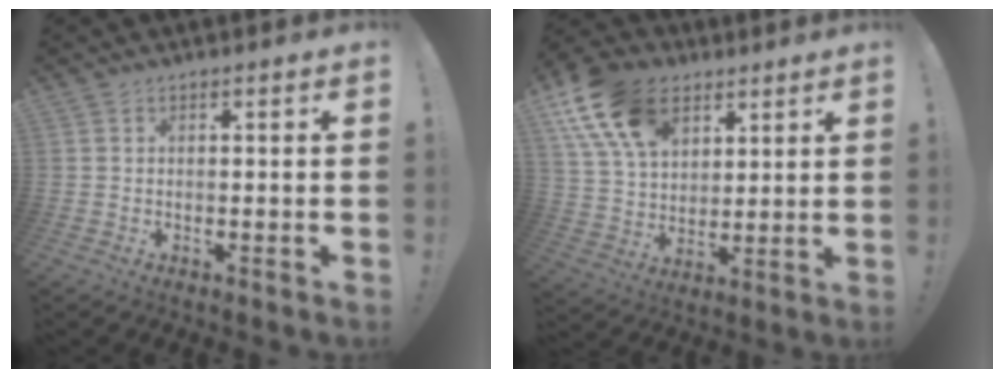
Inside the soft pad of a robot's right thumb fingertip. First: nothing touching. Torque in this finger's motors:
{"motor_torque": [1.16, 2.61, 0.29, -0.07, 0.29]}